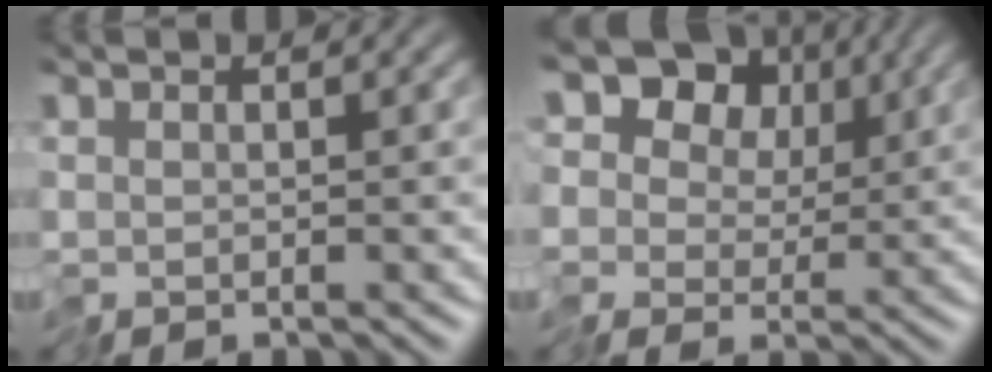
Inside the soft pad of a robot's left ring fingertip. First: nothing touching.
{"total": 11.2, "force": [4.5, 8.8, 5.3], "torque": [-0.114, 0.052, 0.039]}